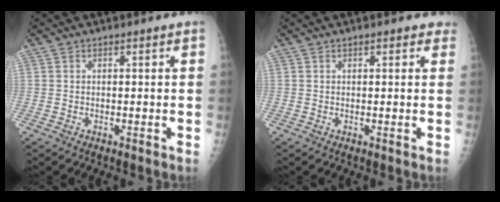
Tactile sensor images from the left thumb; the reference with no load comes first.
{"total": 1.6, "force": [1.1, 0.9, 0.8], "torque": [0.005, 0.000, 0.006]}